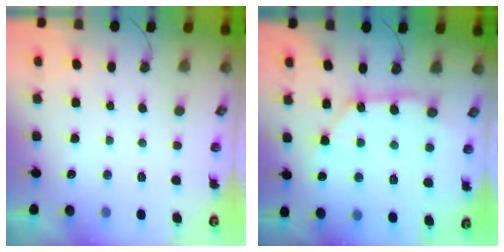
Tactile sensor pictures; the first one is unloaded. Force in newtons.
{"total": 11.3, "press": 11.2, "slide": 1.0}